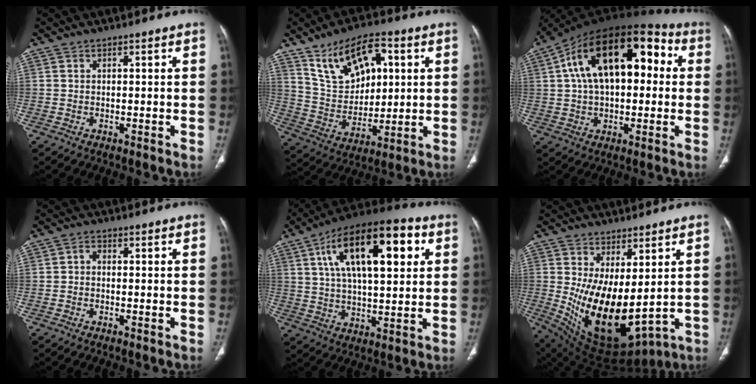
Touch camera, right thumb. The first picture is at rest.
{"total": 15.5, "force": [6.4, 9.2, 10.6], "torque": [-0.144, -0.018, 0.130]}
{"total": 22.5, "force": [4.4, 12.5, 18.1], "torque": [-0.282, 0.042, 0.061]}
{"total": 1.1, "force": [-0.3, 0.8, 0.8], "torque": [-0.010, 0.006, -0.011]}
{"total": 21.8, "force": [7.3, 9.3, 18.3], "torque": [-0.286, 0.008, 0.113]}
{"total": 16.8, "force": [1.0, 8.4, 14.6], "torque": [-0.244, -0.038, 0.053]}